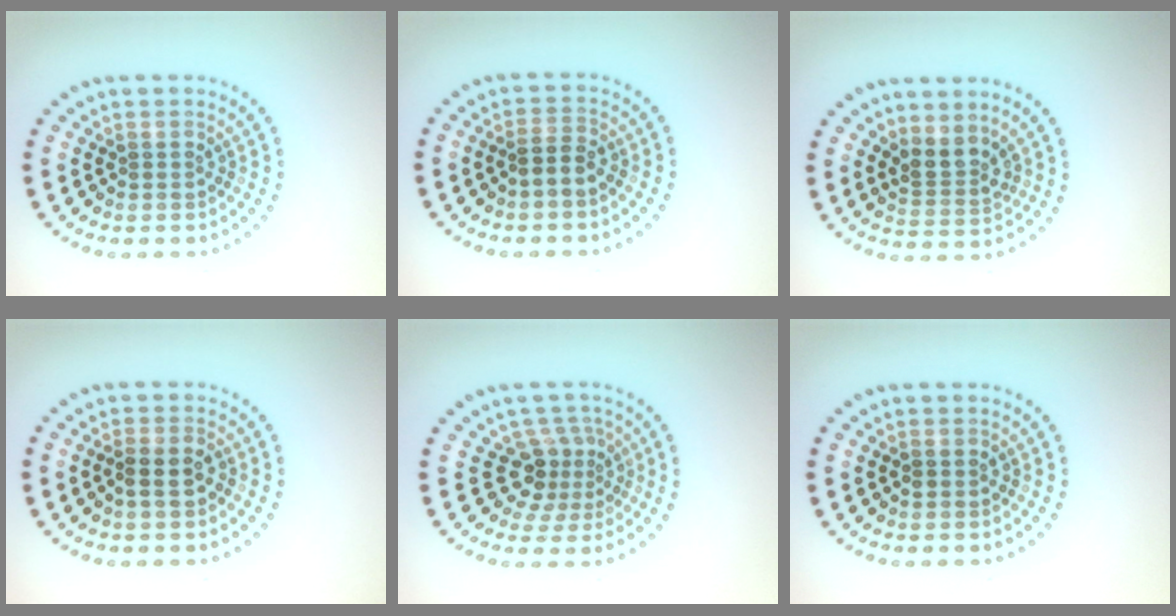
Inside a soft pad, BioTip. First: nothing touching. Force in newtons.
{"total": 1.9, "press": 1.7, "slide": 0.7}
{"total": 2.5, "press": 1.8, "slide": 1.7}
{"total": 2.3, "press": 2.2, "slide": 0.8}
{"total": 3.5, "press": 2.4, "slide": 2.5}
{"total": 0.9, "press": 0.9, "slide": 0.1}